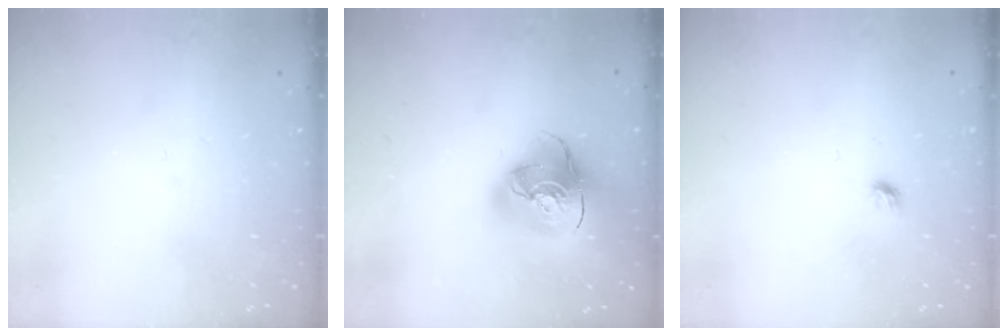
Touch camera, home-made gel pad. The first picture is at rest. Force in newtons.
{"total": 16.9, "press": 16.8, "slide": 2.0}
{"total": 3.9, "press": 3.8, "slide": 0.9}